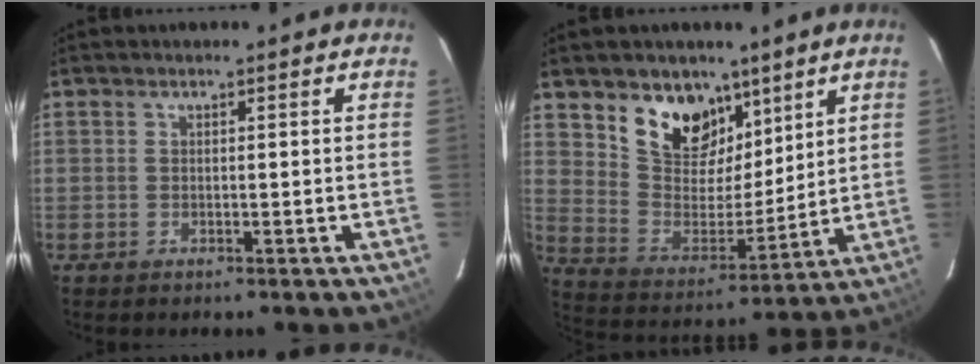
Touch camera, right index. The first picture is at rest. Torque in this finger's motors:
{"motor_torque": [1.07, 1.07, 0.20, 0.07]}